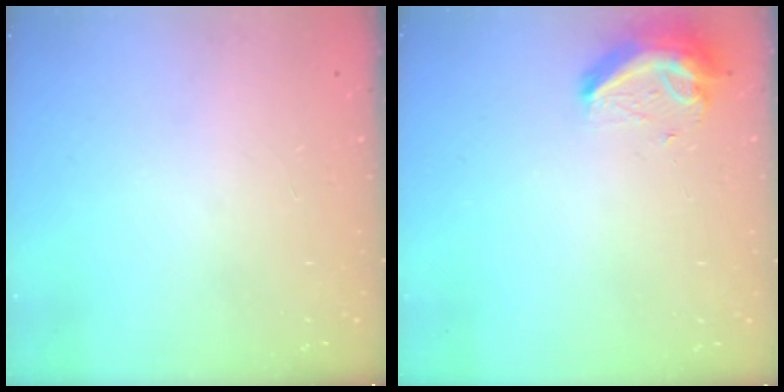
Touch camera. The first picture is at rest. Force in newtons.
{"total": 9.4, "press": 9.4, "slide": 0.4}